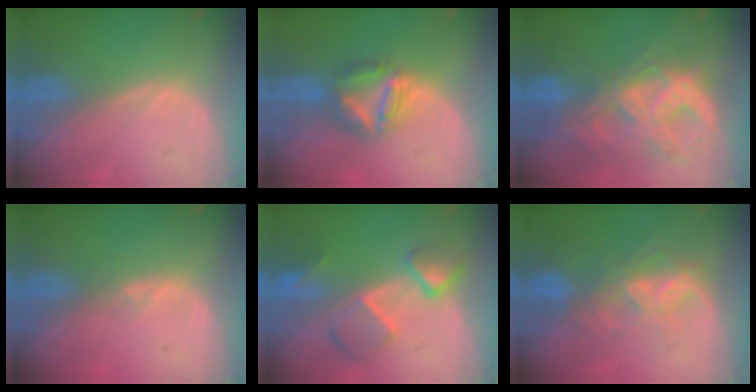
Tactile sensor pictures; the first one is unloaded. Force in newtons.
{"total": 7.2, "press": 6.3, "slide": 3.5}
{"total": 10.9, "press": 9.3, "slide": 5.8}
{"total": 0.7, "press": 0.6, "slide": 0.3}
{"total": 7.7, "press": 6.7, "slide": 3.9}
{"total": 7.3, "press": 6.8, "slide": 2.6}